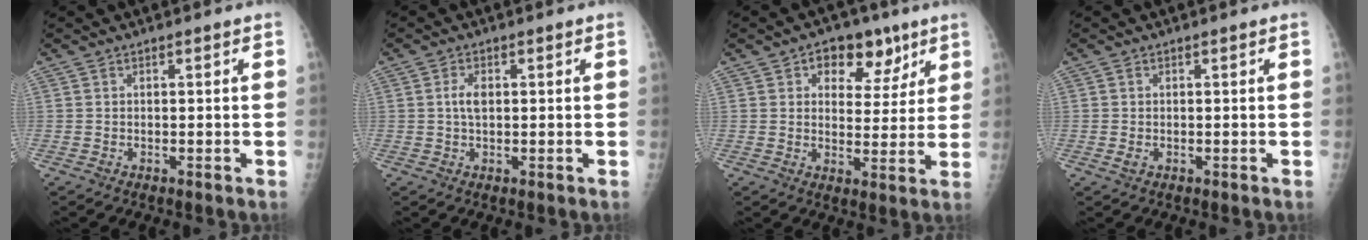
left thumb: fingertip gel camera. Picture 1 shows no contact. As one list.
[{"total": 2.8, "force": [0.3, 1.6, 2.3], "torque": [-0.044, 0.003, 0.004]}, {"total": 9.7, "force": [5.0, 6.4, 5.4], "torque": [-0.030, -0.016, 0.068]}, {"total": 1.3, "force": [-0.4, 0.8, 1.0], "torque": [-0.021, 0.004, -0.008]}]